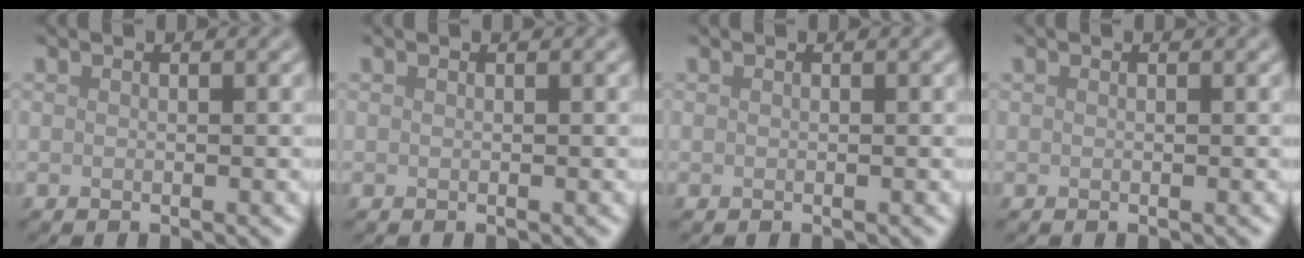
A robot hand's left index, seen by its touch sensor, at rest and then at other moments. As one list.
[{"total": 0.0}, {"total": 0.0}, {"total": 0.0}]